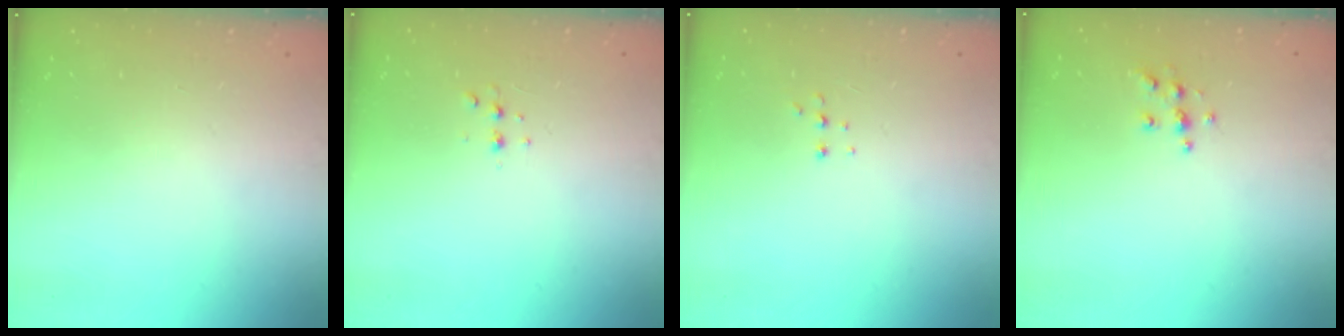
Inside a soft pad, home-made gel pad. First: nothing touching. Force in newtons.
{"total": 3.5, "press": 3.4, "slide": 0.5}
{"total": 5.0, "press": 4.9, "slide": 0.9}
{"total": 5.3, "press": 5.2, "slide": 0.2}